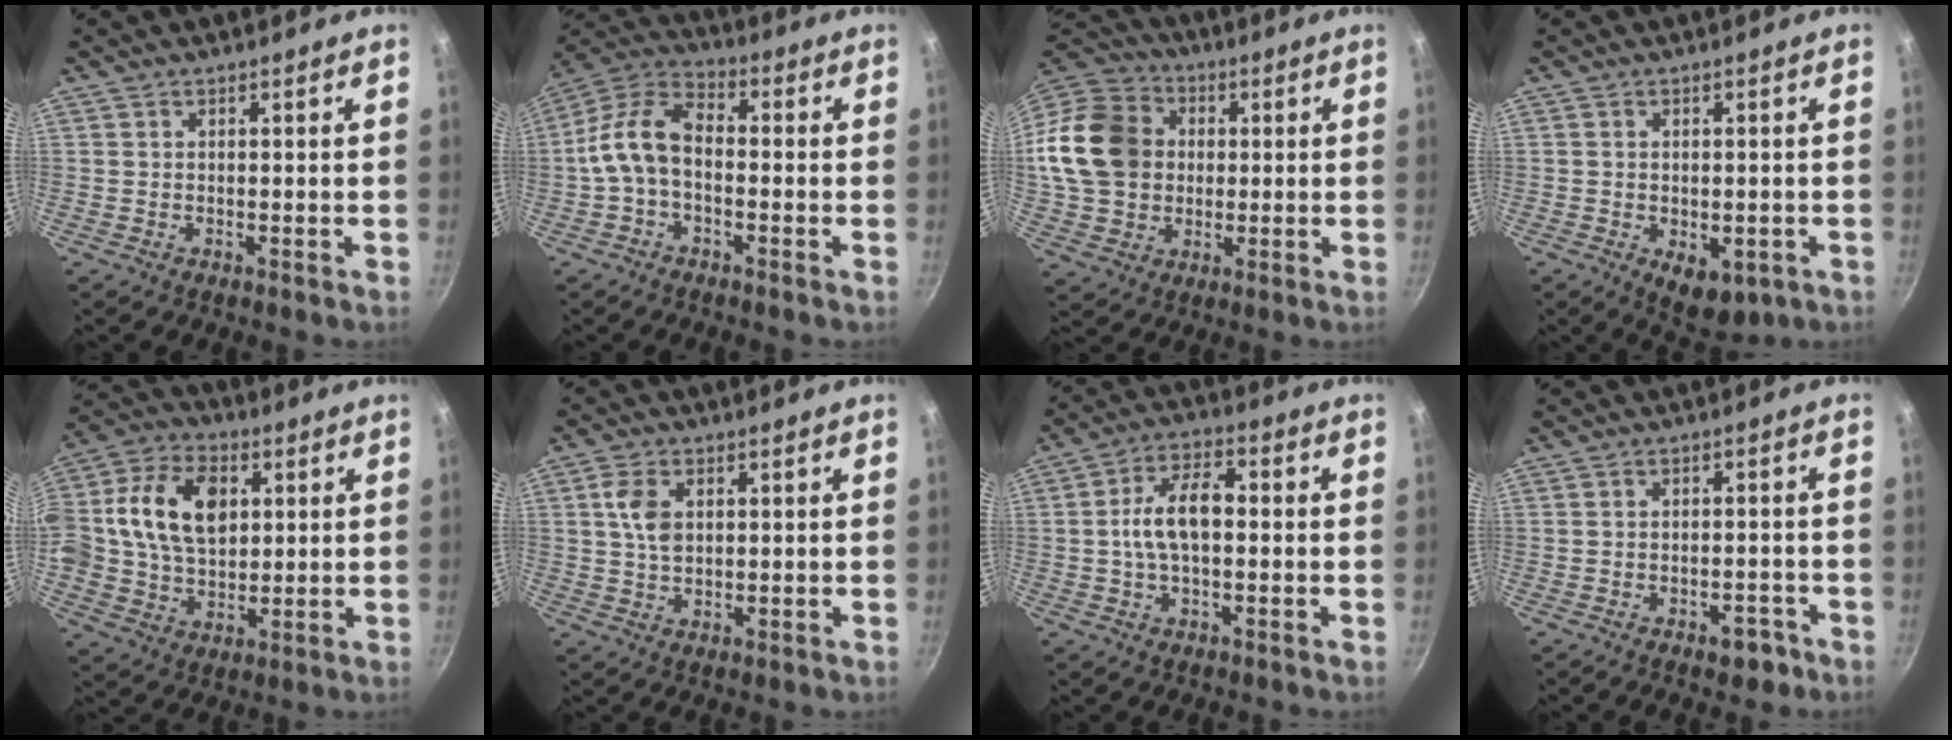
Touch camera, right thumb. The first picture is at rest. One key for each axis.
{"total": 10.4, "fx": -1.6, "fy": 6.4, "fz": 8.0, "tx": -0.147, "ty": 0.042, "tz": -0.049}
{"total": 18.7, "fx": 1.5, "fy": 15.4, "fz": 10.4, "tx": -0.178, "ty": 0.030, "tz": 0.025}
{"total": 7.1, "fx": -2.3, "fy": 4.2, "fz": 5.3, "tx": -0.052, "ty": 0.000, "tz": -0.018}
{"total": 18.3, "fx": 3.5, "fy": 12.9, "fz": 12.5, "tx": -0.212, "ty": 0.016, "tz": 0.052}
{"total": 5.8, "fx": 1.4, "fy": 3.8, "fz": 4.2, "tx": -0.074, "ty": -0.001, "tz": 0.026}
{"total": 9.8, "fx": 0.0, "fy": 5.4, "fz": 8.2, "tx": -0.132, "ty": 0.031, "tz": -0.007}
{"total": 4.2, "fx": -2.5, "fy": 2.3, "fz": 2.5, "tx": -0.018, "ty": 0.025, "tz": -0.023}